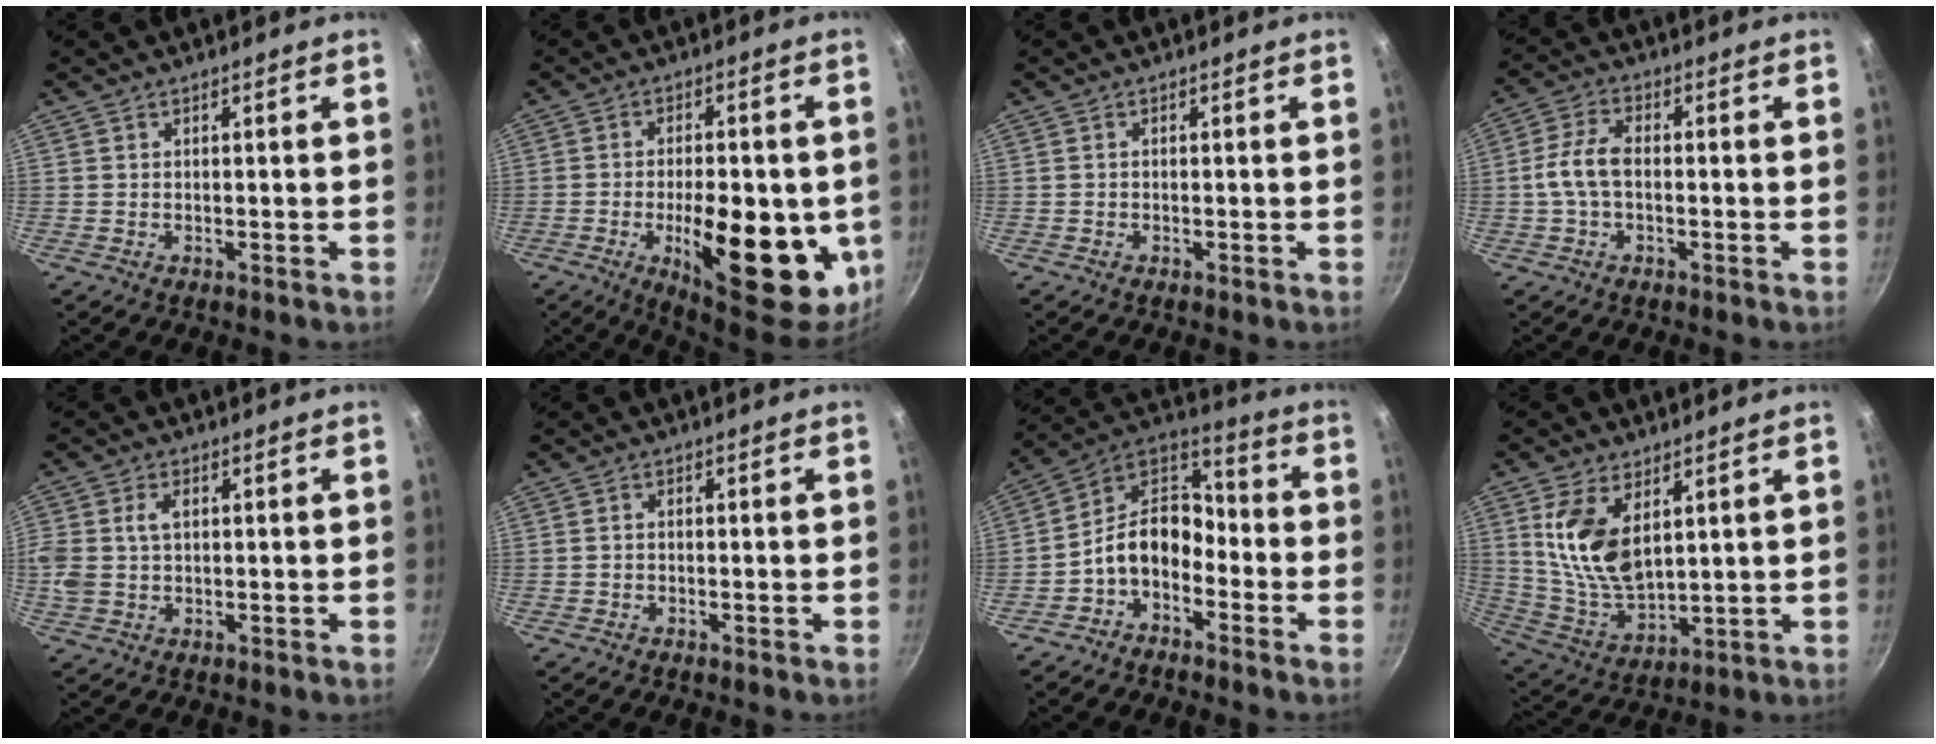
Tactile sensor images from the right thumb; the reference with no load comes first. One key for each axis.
{"total": 22.7, "fx": -4.9, "fy": 9.6, "fz": 19.9, "tx": -0.244, "ty": -0.007, "tz": -0.056}
{"total": 0.0}
{"total": 7.7, "fx": -0.6, "fy": 4.5, "fz": 6.2, "tx": -0.123, "ty": 0.030, "tz": -0.020}
{"total": 7.1, "fx": 1.0, "fy": 4.9, "fz": 5.1, "tx": -0.102, "ty": 0.011, "tz": 0.016}
{"total": 0.8, "fx": -0.4, "fy": 0.5, "fz": 0.5, "tx": -0.012, "ty": 0.005, "tz": -0.009}
{"total": 11.5, "fx": -4.5, "fy": 7.8, "fz": 7.1, "tx": -0.099, "ty": 0.072, "tz": -0.109}
{"total": 13.5, "fx": 4.4, "fy": 7.4, "fz": 10.3, "tx": -0.190, "ty": -0.036, "tz": 0.098}